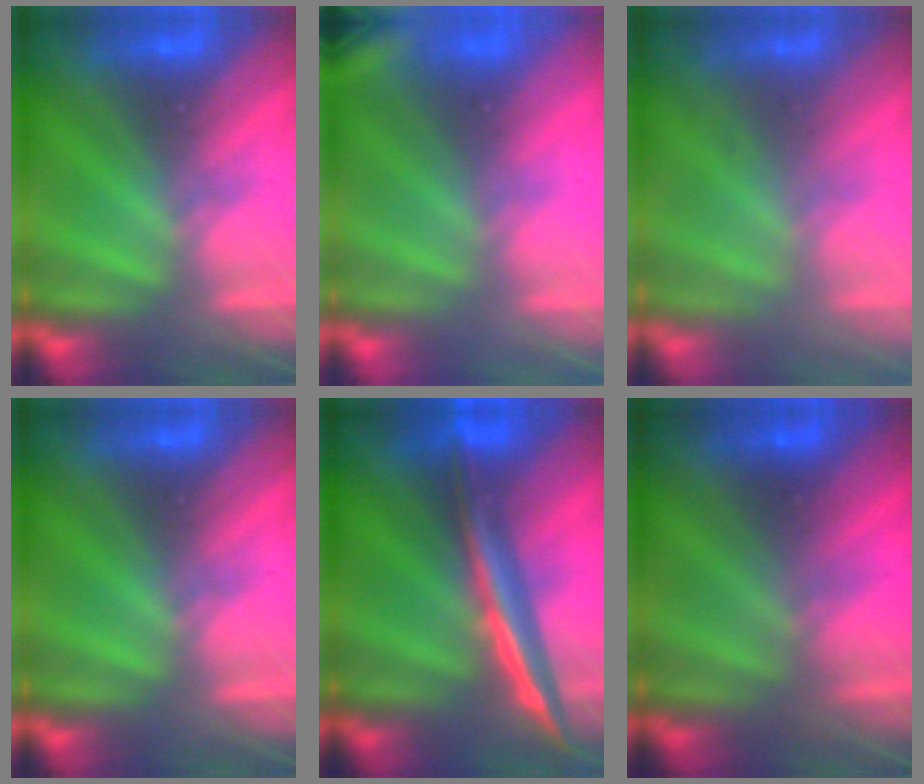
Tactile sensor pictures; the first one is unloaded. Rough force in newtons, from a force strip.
{"total": 2.7}
{"total": 2.2}
{"total": 0.0}
{"total": 2.8}
{"total": 1.7}